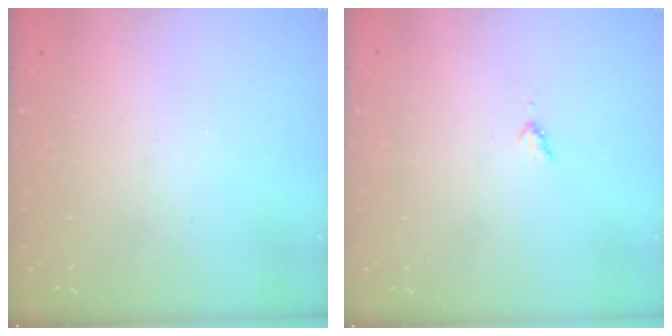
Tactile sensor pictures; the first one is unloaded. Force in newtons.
{"total": 2.8, "press": 2.8, "slide": 0.4}